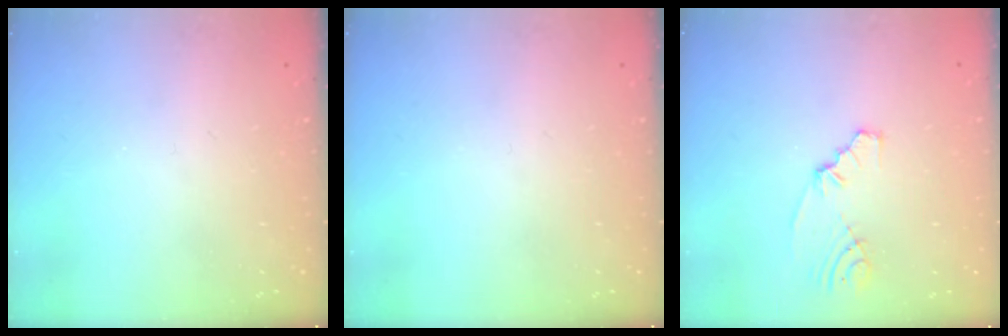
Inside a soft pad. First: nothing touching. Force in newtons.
{"total": 0.0}
{"total": 4.3, "press": 2.5, "slide": 3.6}